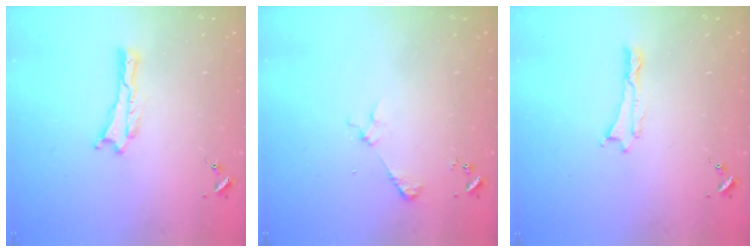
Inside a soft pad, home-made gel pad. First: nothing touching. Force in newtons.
{"total": 2.2, "press": 2.2, "slide": 0.2}
{"total": 0.0}